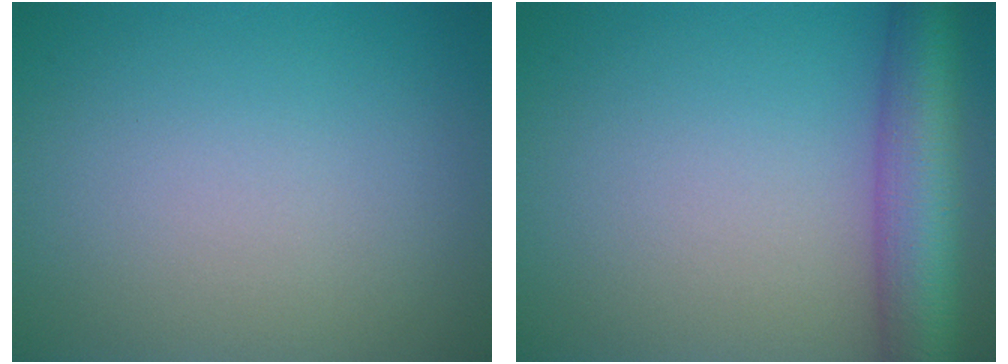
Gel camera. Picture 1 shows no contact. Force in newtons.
{"total": 7.5, "press": 7.5, "slide": 0.2}